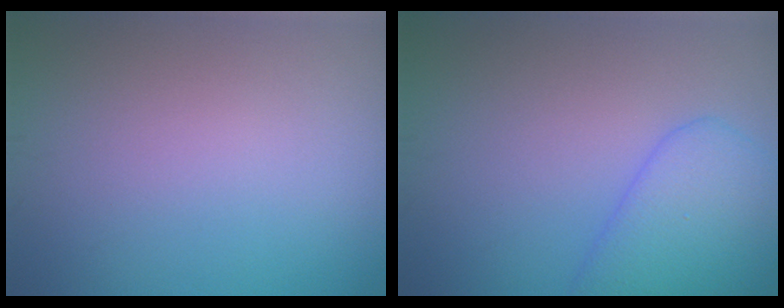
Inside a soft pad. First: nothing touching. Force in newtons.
{"total": 4.8, "press": 4.8, "slide": 0.3}